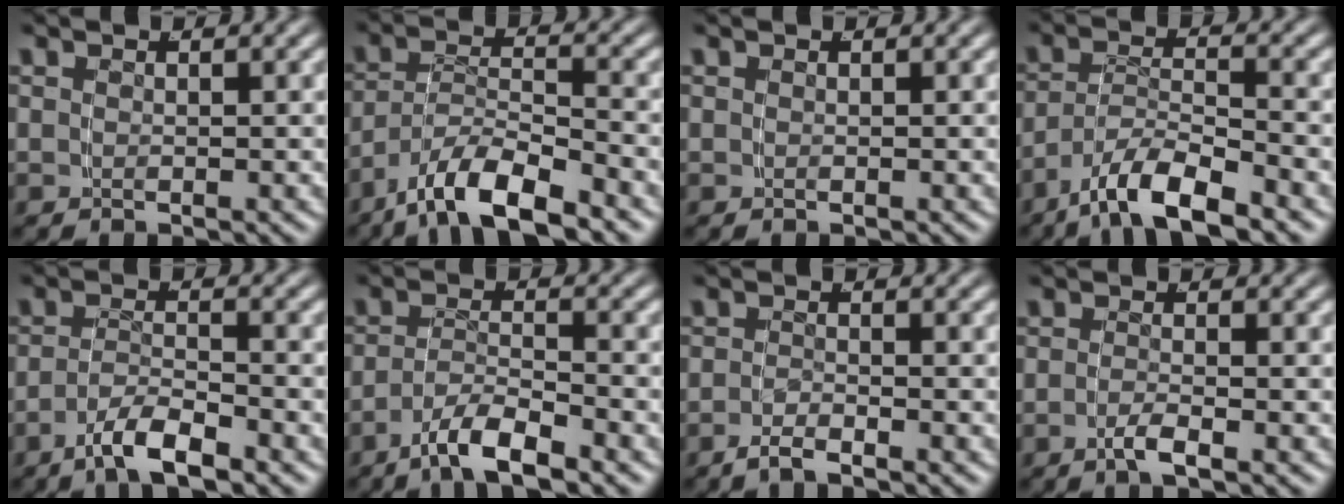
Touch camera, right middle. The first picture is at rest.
{"total": 6.4, "force": [-4.5, 2.6, 3.8], "torque": [-0.062, -0.006, -0.077]}
{"total": 0.0}
{"total": 5.8, "force": [-3.9, 2.2, 3.7], "torque": [-0.063, -0.005, -0.069]}
{"total": 3.7, "force": [-2.7, 0.8, 2.4], "torque": [-0.042, -0.005, -0.049]}
{"total": 4.2, "force": [-3.1, 1.2, 2.6], "torque": [-0.043, -0.004, -0.055]}
{"total": 2.1, "force": [-1.9, 0.2, 0.8], "torque": [-0.021, -0.003, -0.036]}
{"total": 1.9, "force": [-1.5, -0.2, 1.2], "torque": [-0.027, -0.004, -0.028]}